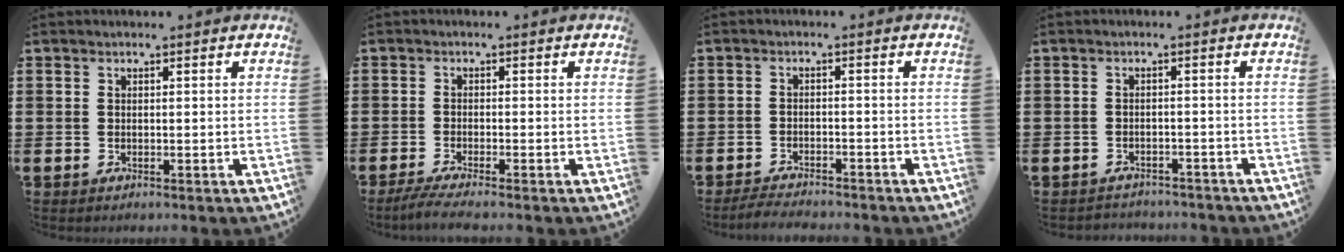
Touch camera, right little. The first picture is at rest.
{"total": 2.0, "force": [-1.5, 0.0, 1.3], "torque": [-0.021, 0.000, -0.027]}
{"total": 2.3, "force": [-2.3, 0.1, 0.3], "torque": [-0.008, 0.005, -0.047]}
{"total": 1.5, "force": [-1.5, 0.1, -0.2], "torque": [-0.002, 0.003, -0.035]}